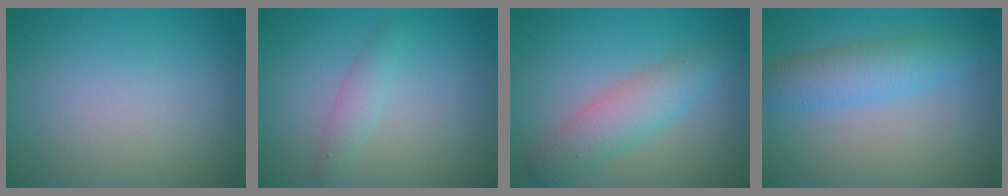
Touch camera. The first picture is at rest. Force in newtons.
{"total": 1.6, "press": 1.6, "slide": 0.1}
{"total": 4.1, "press": 4.1, "slide": 0.0}
{"total": 4.0, "press": 4.0, "slide": 0.1}